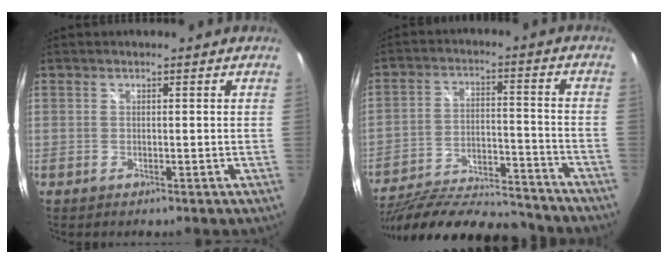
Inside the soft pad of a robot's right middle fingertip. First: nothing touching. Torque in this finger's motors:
{"motor_torque": [1.11, -1.02, 0.46, 0.14]}